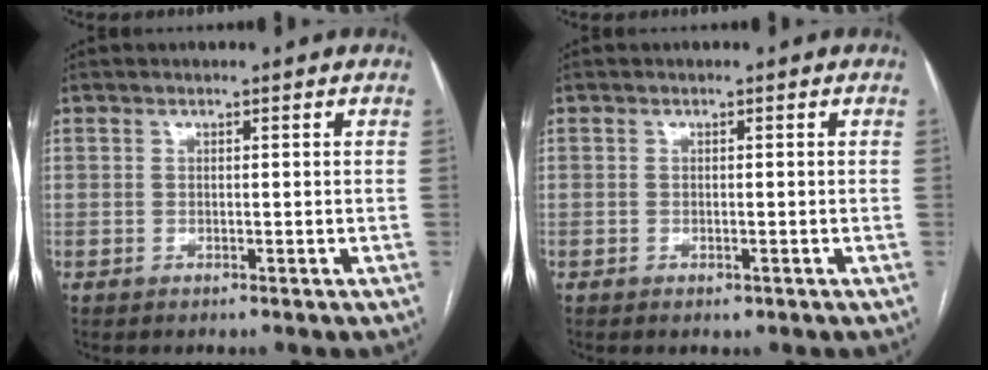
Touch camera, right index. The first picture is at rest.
{"total": 0.9, "force": [-0.5, 0.3, 0.7], "torque": [-0.011, -0.002, -0.004]}